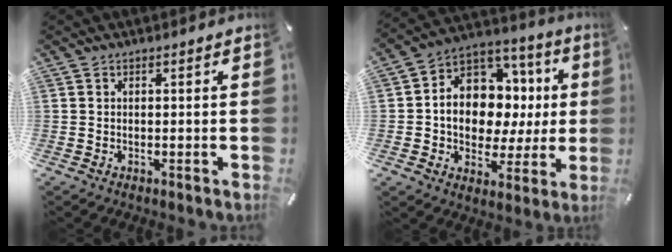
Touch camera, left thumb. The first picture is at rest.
{"total": 13.5, "force": [0.9, 11.1, 7.6], "torque": [-0.119, -0.021, 0.025]}